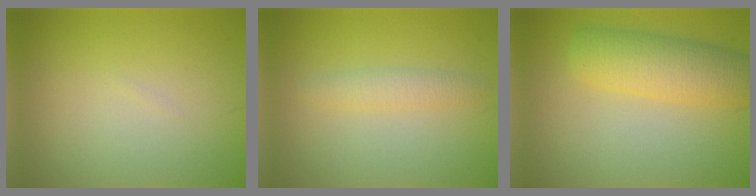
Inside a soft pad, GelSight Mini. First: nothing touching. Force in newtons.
{"total": 1.8, "press": 1.8, "slide": 0.2}
{"total": 5.4, "press": 5.4, "slide": 0.2}